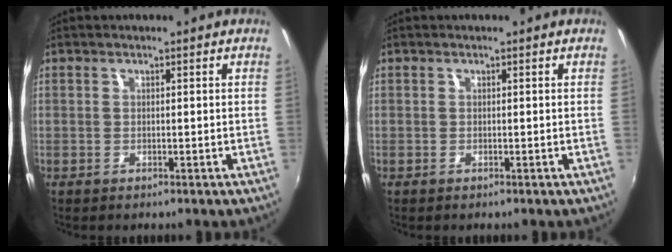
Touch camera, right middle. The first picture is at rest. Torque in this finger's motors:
{"motor_torque": [0.00, 0.00, 0.02, 0.00]}